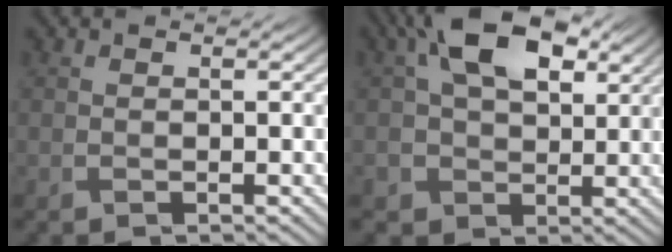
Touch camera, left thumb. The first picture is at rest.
{"total": 9.5, "force": [3.3, 6.2, 6.4], "torque": [-0.134, 0.005, 0.062]}